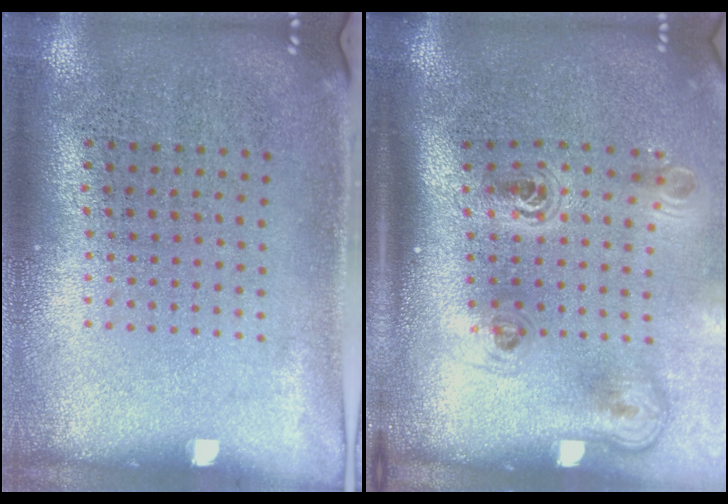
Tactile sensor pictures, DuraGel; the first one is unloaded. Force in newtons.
{"total": 2.3, "press": 1.5, "slide": 1.7}